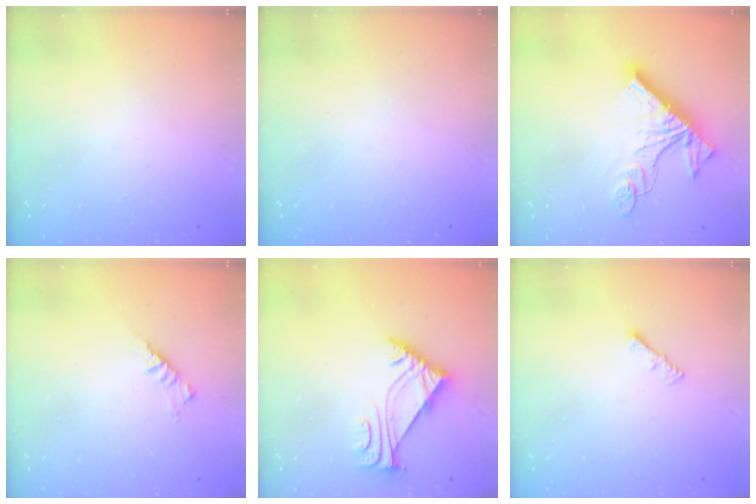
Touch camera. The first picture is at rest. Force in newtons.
{"total": 0.9, "press": 0.8, "slide": 0.3}
{"total": 15.3, "press": 15.3, "slide": 1.0}
{"total": 2.9, "press": 2.8, "slide": 0.7}
{"total": 5.9, "press": 5.8, "slide": 1.2}
{"total": 1.3, "press": 1.3, "slide": 0.4}